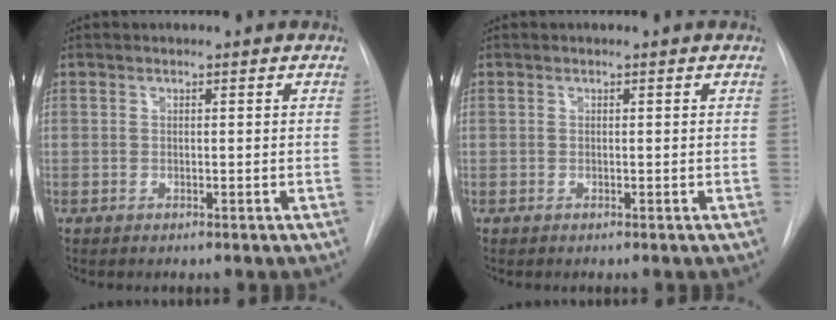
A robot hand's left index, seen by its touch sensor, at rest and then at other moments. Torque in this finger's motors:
{"motor_torque": [0.00, 0.02, 0.00, 0.00]}